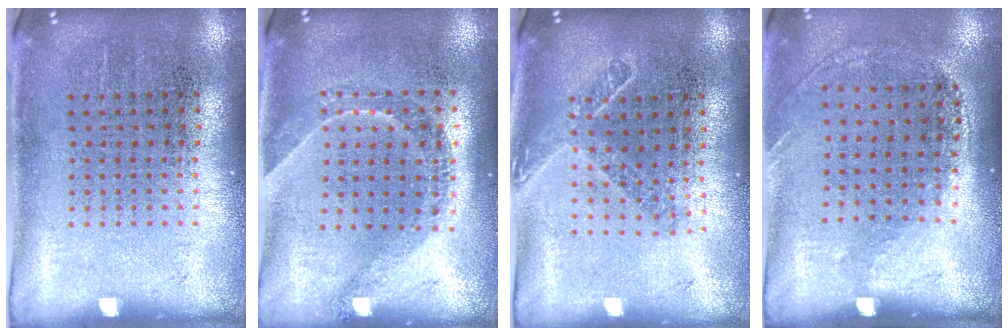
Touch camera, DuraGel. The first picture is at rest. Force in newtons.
{"total": 1.5, "press": 1.3, "slide": 0.9}
{"total": 1.6, "press": 1.2, "slide": 1.0}
{"total": 1.2, "press": 0.9, "slide": 0.8}